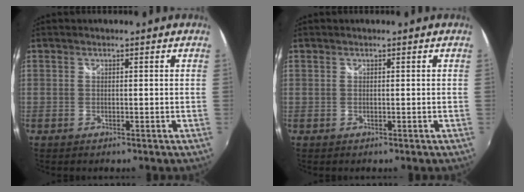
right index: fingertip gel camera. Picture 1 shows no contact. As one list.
[{"total": 0.0}]